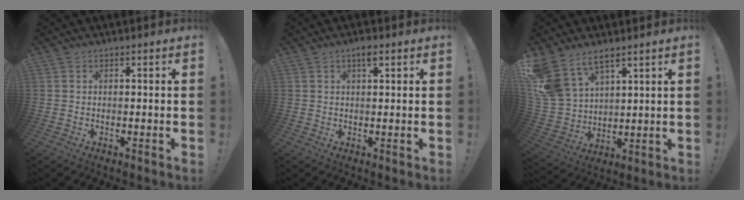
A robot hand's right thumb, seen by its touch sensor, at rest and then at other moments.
{"total": 2.6, "force": [1.4, 0.1, 2.1], "torque": [-0.024, -0.006, 0.019]}
{"total": 12.8, "force": [9.2, 6.7, 5.9], "torque": [-0.143, -0.058, 0.182]}